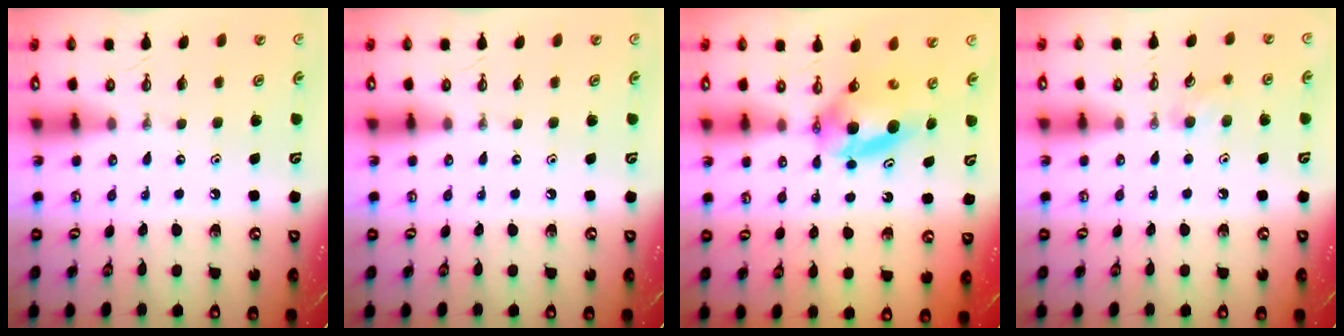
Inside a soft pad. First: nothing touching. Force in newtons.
{"total": 0.0}
{"total": 6.6, "press": 6.3, "slide": 2.0}
{"total": 5.3, "press": 5.1, "slide": 1.3}